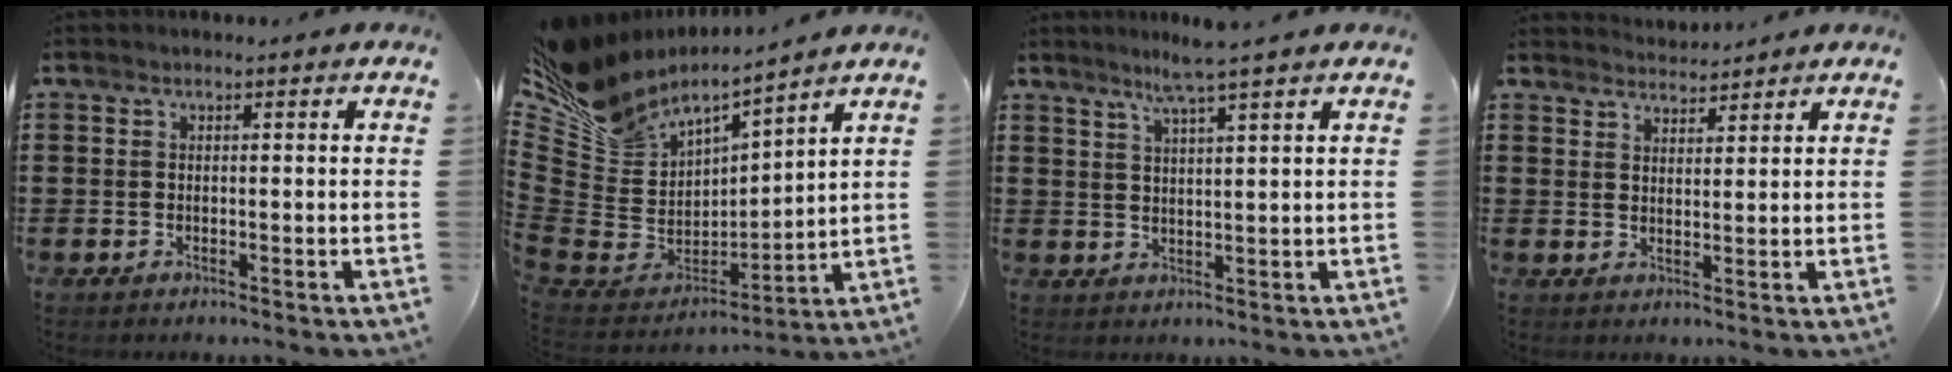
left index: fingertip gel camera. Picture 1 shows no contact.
{"total": 8.1, "force": [6.7, 4.1, 2.0], "torque": [-0.088, -0.063, 0.123]}
{"total": 4.6, "force": [3.7, -0.9, 2.6], "torque": [-0.060, -0.008, 0.063]}
{"total": 2.8, "force": [2.8, 0.1, -0.4], "torque": [-0.001, -0.008, 0.054]}